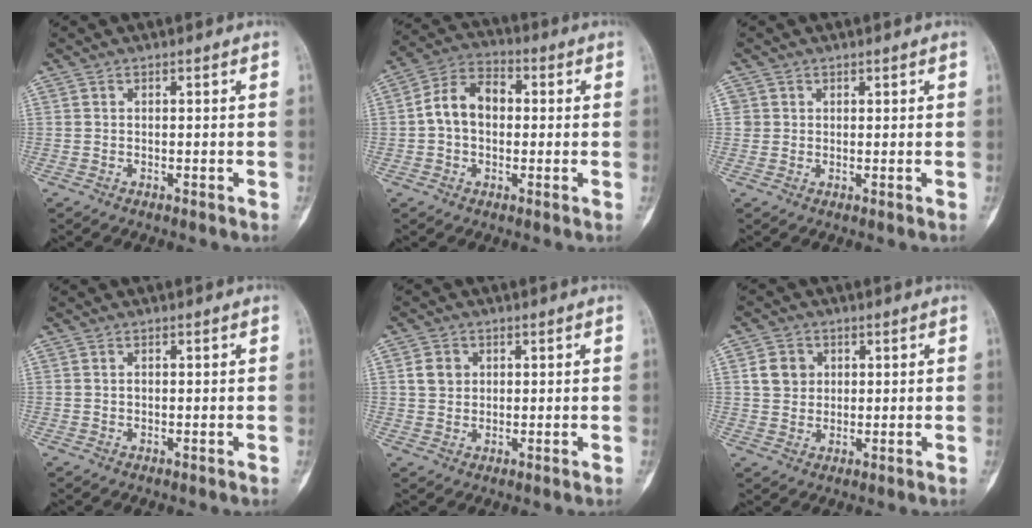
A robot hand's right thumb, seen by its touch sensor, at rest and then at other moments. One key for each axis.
{"total": 9.2, "fx": 0.2, "fy": 6.6, "fz": 6.4, "tx": -0.096, "ty": 0.034, "tz": -0.008}
{"total": 1.6, "fx": 0.4, "fy": 1.5, "fz": 0.1, "tx": 0.019, "ty": 0.004, "tz": 0.003}
{"total": 0.6, "fx": 0.2, "fy": 0.4, "fz": 0.4, "tx": 0.001, "ty": 0.004, "tz": 0.005}
{"total": 3.7, "fx": 1.2, "fy": 3.2, "fz": 1.5, "tx": -0.003, "ty": 0.002, "tz": 0.020}
{"total": 5.0, "fx": 1.5, "fy": 4.4, "fz": 1.9, "tx": -0.003, "ty": 0.000, "tz": 0.025}